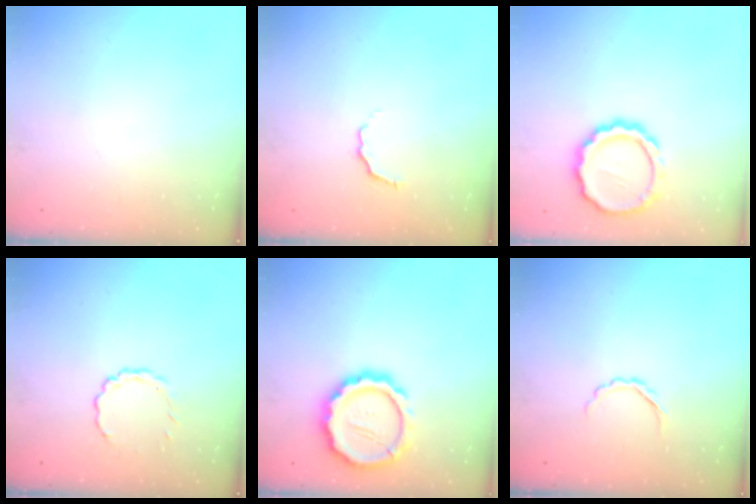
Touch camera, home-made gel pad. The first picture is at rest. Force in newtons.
{"total": 4.0, "press": 3.9, "slide": 0.9}
{"total": 11.9, "press": 11.7, "slide": 1.9}
{"total": 3.0, "press": 2.9, "slide": 0.9}
{"total": 15.7, "press": 15.4, "slide": 3.1}
{"total": 2.7, "press": 2.6, "slide": 0.7}